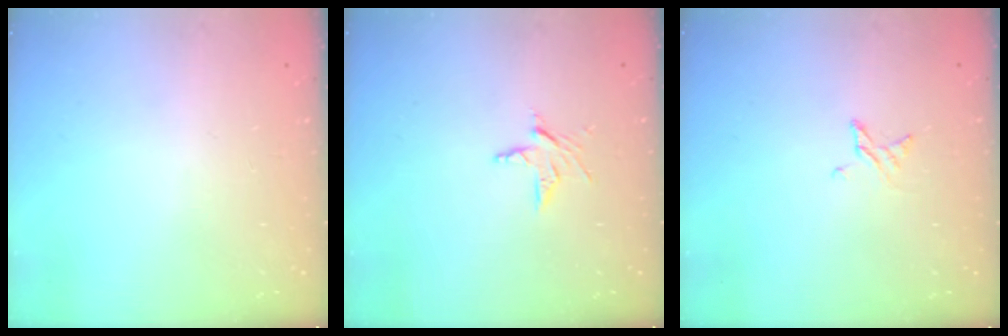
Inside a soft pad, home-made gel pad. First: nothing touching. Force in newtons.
{"total": 4.8, "press": 4.7, "slide": 0.3}
{"total": 3.0, "press": 3.0, "slide": 0.3}